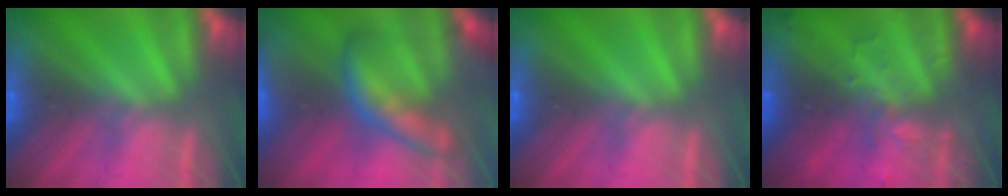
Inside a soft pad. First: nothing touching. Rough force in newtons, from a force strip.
{"total": 6.9}
{"total": 0.0}
{"total": 3.0}